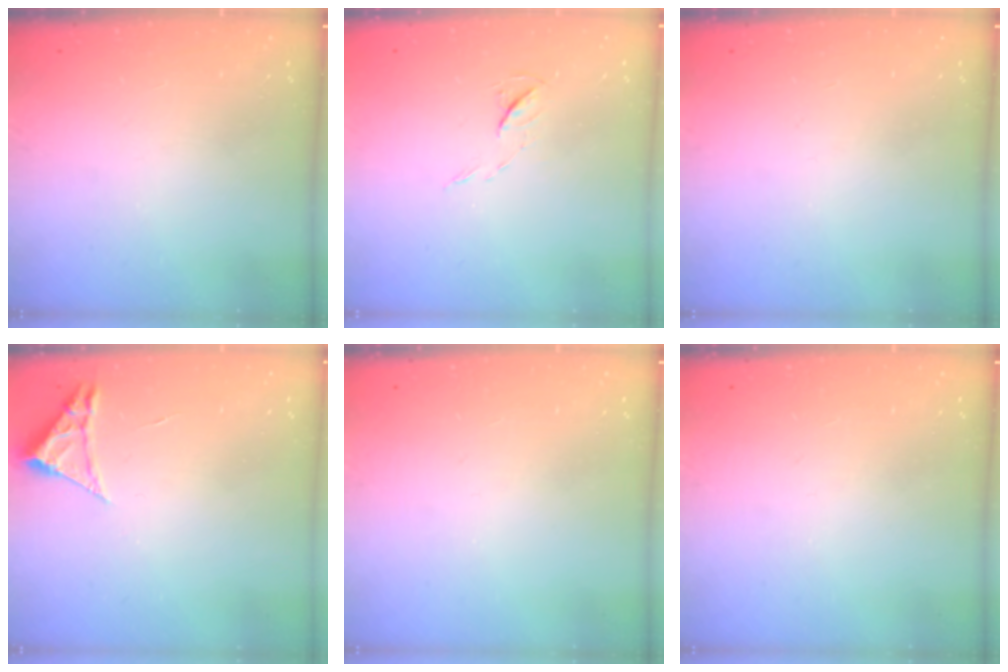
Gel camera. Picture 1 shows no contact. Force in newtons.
{"total": 4.6, "press": 4.6, "slide": 0.6}
{"total": 0.0}
{"total": 2.3, "press": 2.3, "slide": 0.4}
{"total": 0.0}
{"total": 0.0}